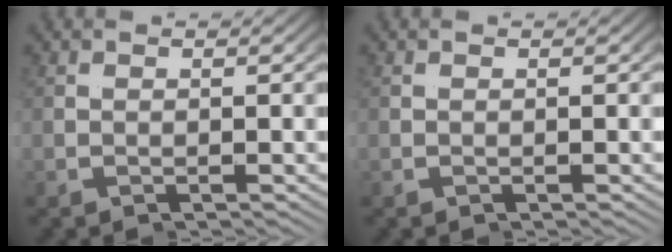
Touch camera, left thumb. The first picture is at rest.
{"total": 0.0}